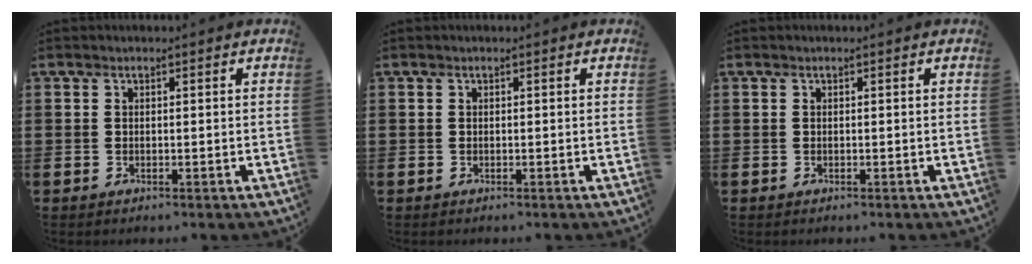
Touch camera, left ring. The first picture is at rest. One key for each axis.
{"total": 0.0}
{"total": 0.0}